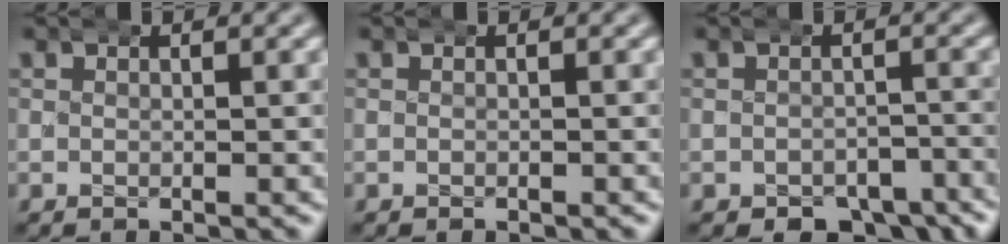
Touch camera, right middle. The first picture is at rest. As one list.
[{"total": 0.0}, {"total": 6.4, "force": [-4.9, 3.1, 2.7], "torque": [-0.025, -0.015, -0.071]}]